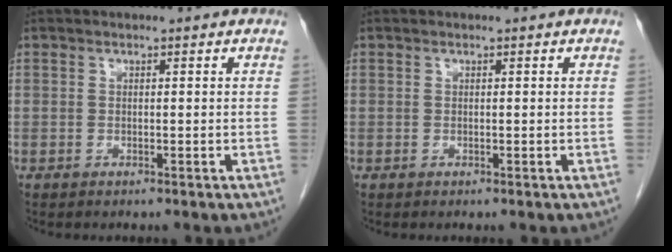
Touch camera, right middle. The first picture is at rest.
{"total": 0.0}